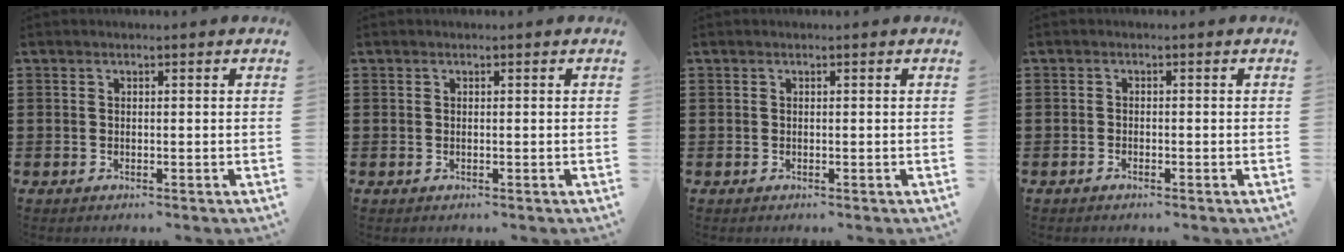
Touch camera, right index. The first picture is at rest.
{"total": 0.0}
{"total": 0.0}
{"total": 0.7, "force": [-0.7, 0.2, 0.1], "torque": [-0.004, 0.000, -0.013]}